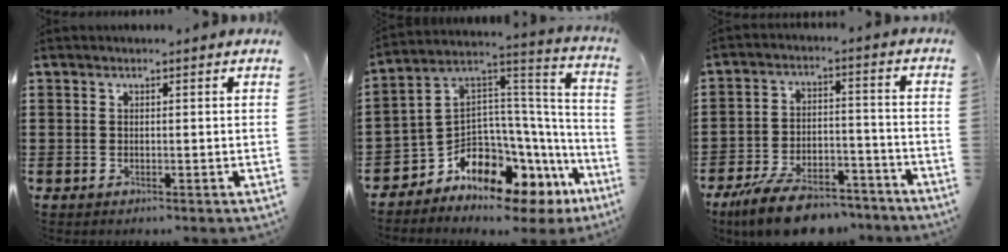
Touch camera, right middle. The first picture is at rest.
{"total": 6.7, "force": [-5.9, 2.8, 1.7], "torque": [-0.065, -0.035, -0.125]}
{"total": 9.8, "force": [-8.4, 2.5, 4.6], "torque": [-0.085, 0.023, -0.158]}